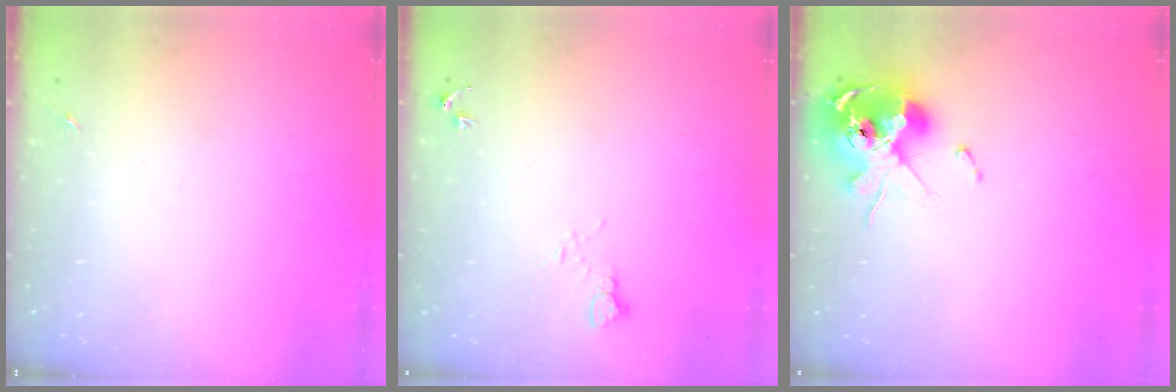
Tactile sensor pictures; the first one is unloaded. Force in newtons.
{"total": 5.6, "press": 5.6, "slide": 0.6}
{"total": 13.0, "press": 12.9, "slide": 1.8}